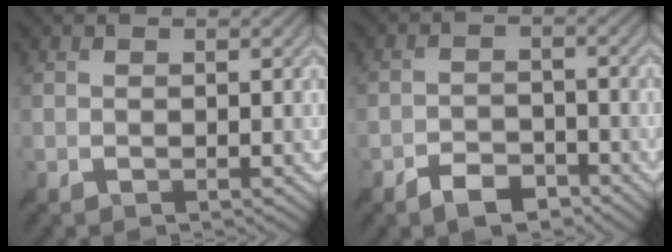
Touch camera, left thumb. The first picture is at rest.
{"total": 4.0, "force": [-3.2, 1.7, 1.7], "torque": [-0.027, -0.002, -0.059]}